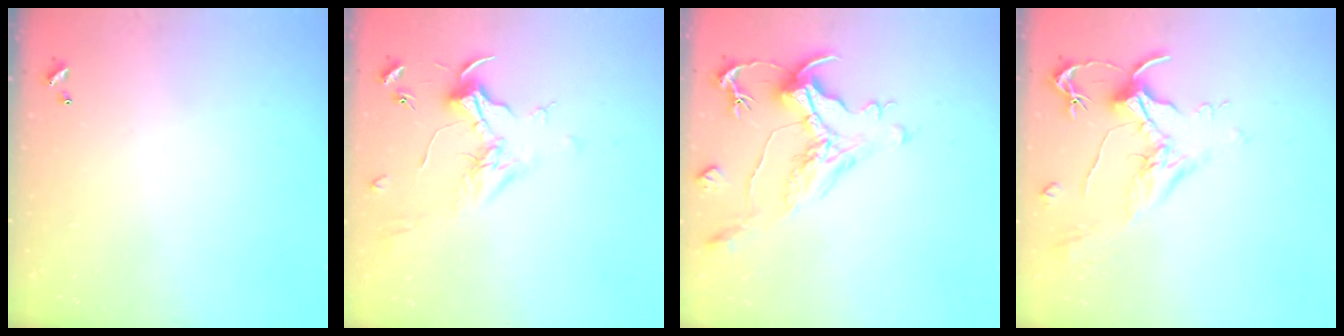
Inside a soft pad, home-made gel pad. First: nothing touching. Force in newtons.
{"total": 1.9, "press": 1.7, "slide": 0.8}
{"total": 1.4, "press": 0.7, "slide": 1.2}
{"total": 2.0, "press": 1.8, "slide": 0.8}